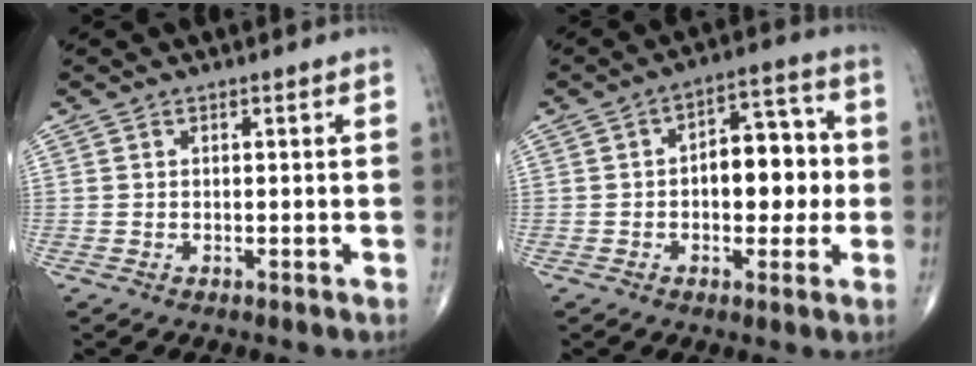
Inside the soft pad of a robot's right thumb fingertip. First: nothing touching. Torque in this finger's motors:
{"motor_torque": [-0.37, 0.71, 0.56, 0.39, 0.15]}